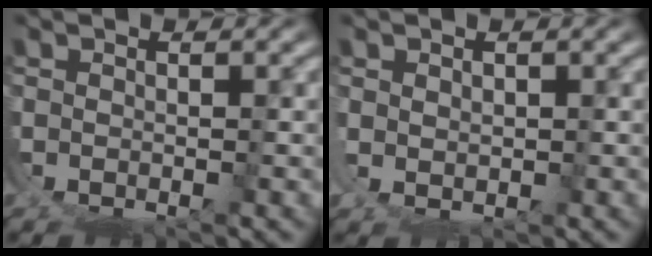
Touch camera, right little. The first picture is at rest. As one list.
[{"total": 1.7, "force": [1.0, 0.6, 1.2], "torque": [-0.031, -0.011, 0.031]}]